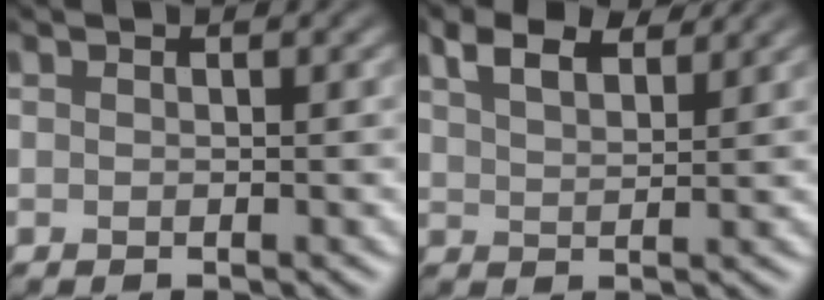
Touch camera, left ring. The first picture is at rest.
{"total": 4.0, "force": [3.1, 1.2, 2.3], "torque": [-0.051, 0.013, 0.056]}